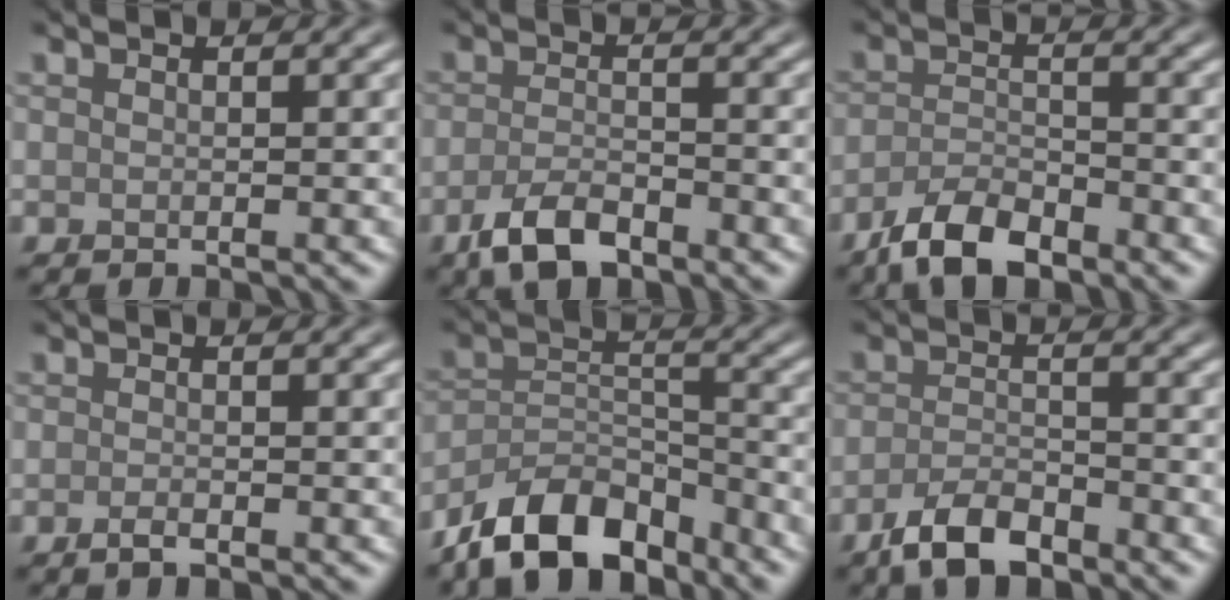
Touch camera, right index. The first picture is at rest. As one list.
[{"total": 4.2, "force": [-2.7, 1.7, 2.7], "torque": [-0.052, -0.004, -0.056]}, {"total": 4.9, "force": [-3.6, 1.9, 2.7], "torque": [-0.047, -0.007, -0.071]}, {"total": 0.9, "force": [-0.6, 0.2, 0.7], "torque": [-0.012, -0.001, -0.011]}, {"total": 8.6, "force": [-6.7, 3.6, 4.0], "torque": [-0.063, -0.004, -0.133]}, {"total": 4.3, "force": [-3.0, 1.6, 2.5], "torque": [-0.047, -0.003, -0.062]}]